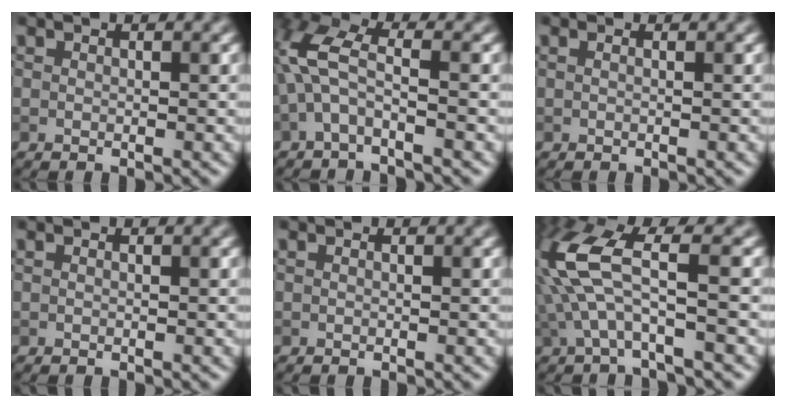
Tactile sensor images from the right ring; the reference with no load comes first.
{"total": 5.0, "force": [-0.9, 1.8, 4.6], "torque": [-0.112, 0.021, -0.032]}
{"total": 0.7, "force": [0.2, 0.3, 0.6], "torque": [-0.008, -0.006, -0.003]}
{"total": 0.0}
{"total": 0.0}
{"total": 7.9, "force": [0.0, 2.5, 7.5], "torque": [-0.188, 0.017, -0.005]}